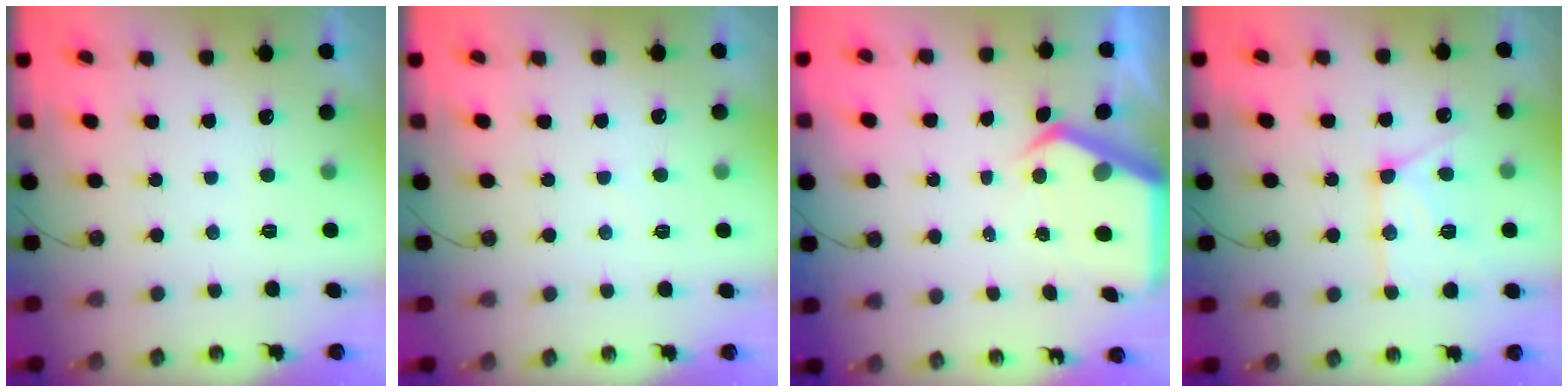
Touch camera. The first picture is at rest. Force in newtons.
{"total": 3.1, "press": 3.1, "slide": 0.4}
{"total": 6.0, "press": 6.0, "slide": 0.7}
{"total": 12.9, "press": 12.9, "slide": 1.2}